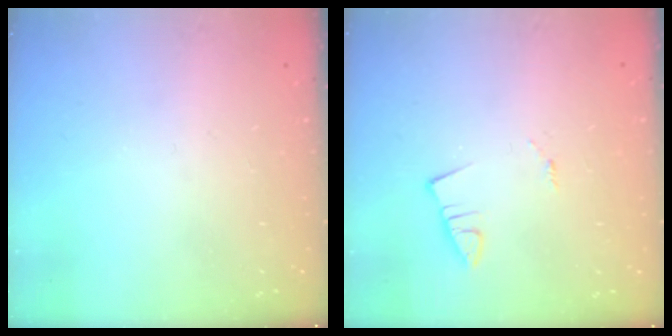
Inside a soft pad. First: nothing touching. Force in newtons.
{"total": 1.0, "press": 1.0, "slide": 0.1}